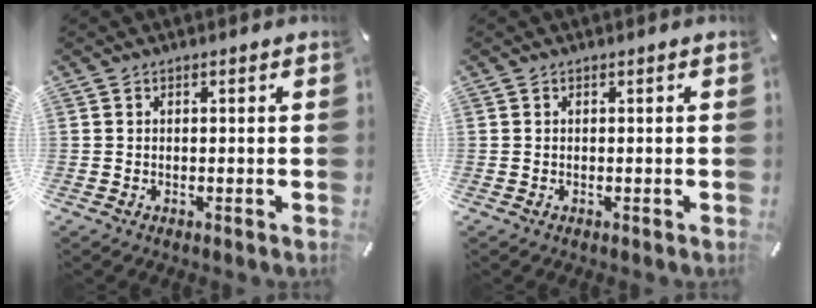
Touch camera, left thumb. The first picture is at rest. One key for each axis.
{"total": 0.0}